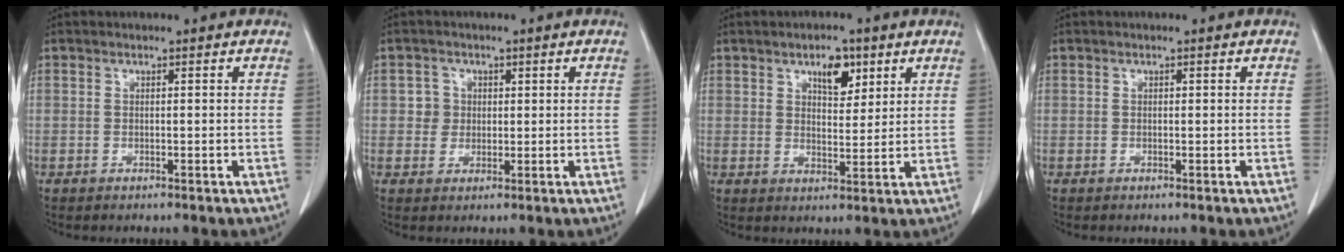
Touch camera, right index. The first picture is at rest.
{"total": 2.7, "force": [0.6, 2.7, 0.2], "torque": [0.005, 0.005, 0.009]}
{"total": 5.3, "force": [2.9, 2.5, 3.6], "torque": [-0.055, 0.001, 0.049]}
{"total": 0.0}